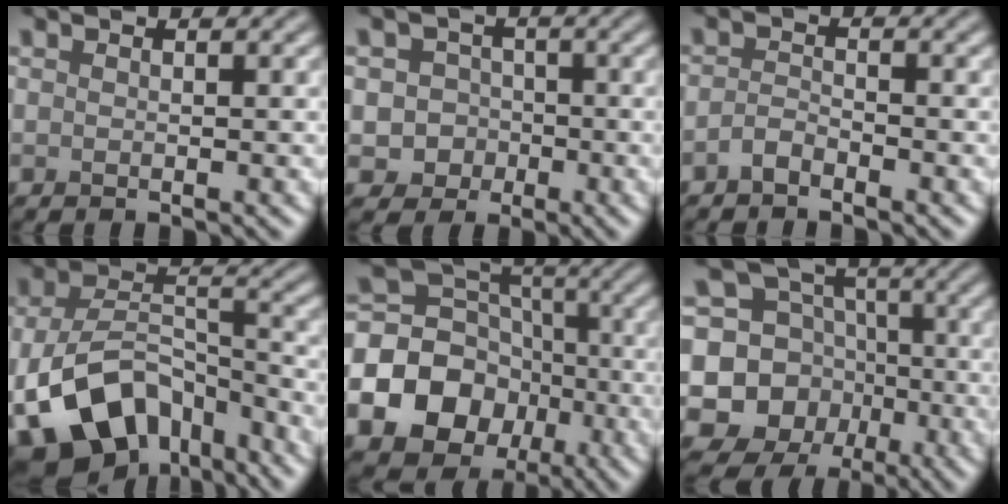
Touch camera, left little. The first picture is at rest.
{"total": 3.6, "force": [-0.9, 3.5, 0.7], "torque": [0.018, 0.003, -0.028]}
{"total": 1.3, "force": [-1.0, 0.5, 0.7], "torque": [-0.017, 0.005, -0.026]}
{"total": 11.1, "force": [-5.8, 6.5, 6.9], "torque": [-0.124, -0.008, -0.103]}
{"total": 16.0, "force": [-5.5, 14.1, 5.4], "torque": [-0.141, -0.018, -0.097]}
{"total": 11.2, "force": [-2.7, 10.5, 2.9], "torque": [-0.067, -0.006, -0.061]}